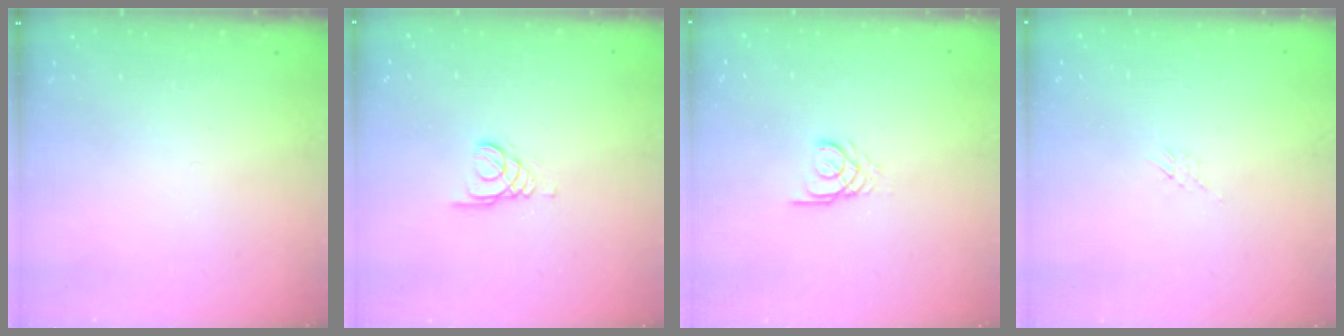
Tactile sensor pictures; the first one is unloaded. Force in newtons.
{"total": 1.3, "press": 1.3, "slide": 0.1}
{"total": 2.7, "press": 2.7, "slide": 0.3}
{"total": 2.6, "press": 2.6, "slide": 0.2}